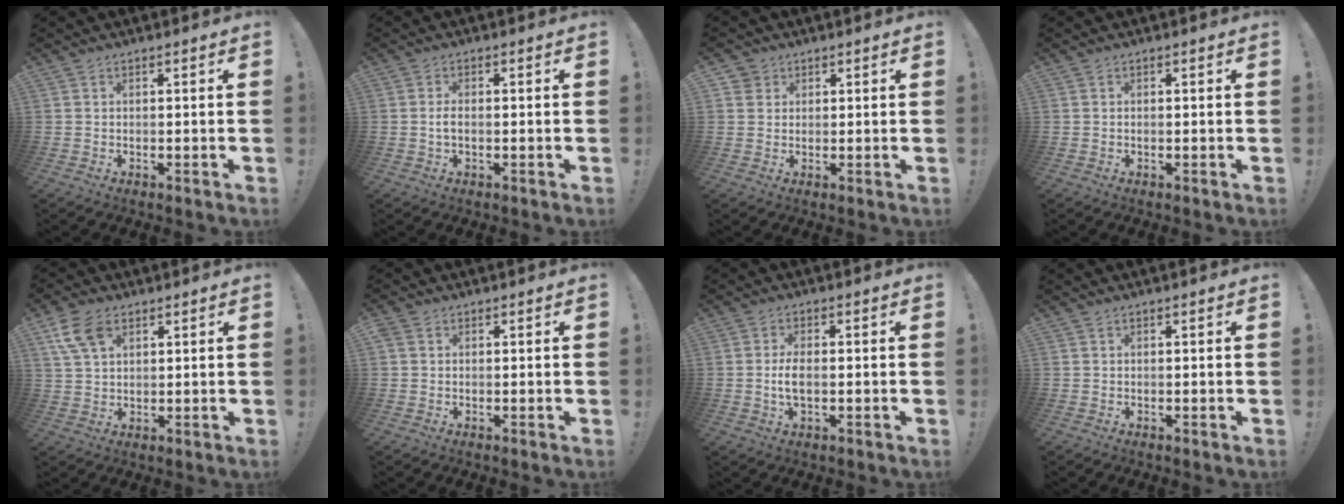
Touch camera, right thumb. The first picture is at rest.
{"total": 2.3, "force": [-0.4, 0.7, 2.1], "torque": [-0.047, 0.002, -0.009]}
{"total": 2.7, "force": [1.5, 2.3, 0.3], "torque": [0.004, -0.008, 0.025]}
{"total": 0.0}
{"total": 9.4, "force": [4.5, 5.6, 6.0], "torque": [-0.110, -0.005, 0.088]}
{"total": 1.6, "force": [0.5, 1.3, 0.8], "torque": [-0.008, 0.000, 0.009]}
{"total": 4.6, "force": [-0.5, 1.7, 4.3], "torque": [-0.082, -0.004, -0.011]}
{"total": 0.0}